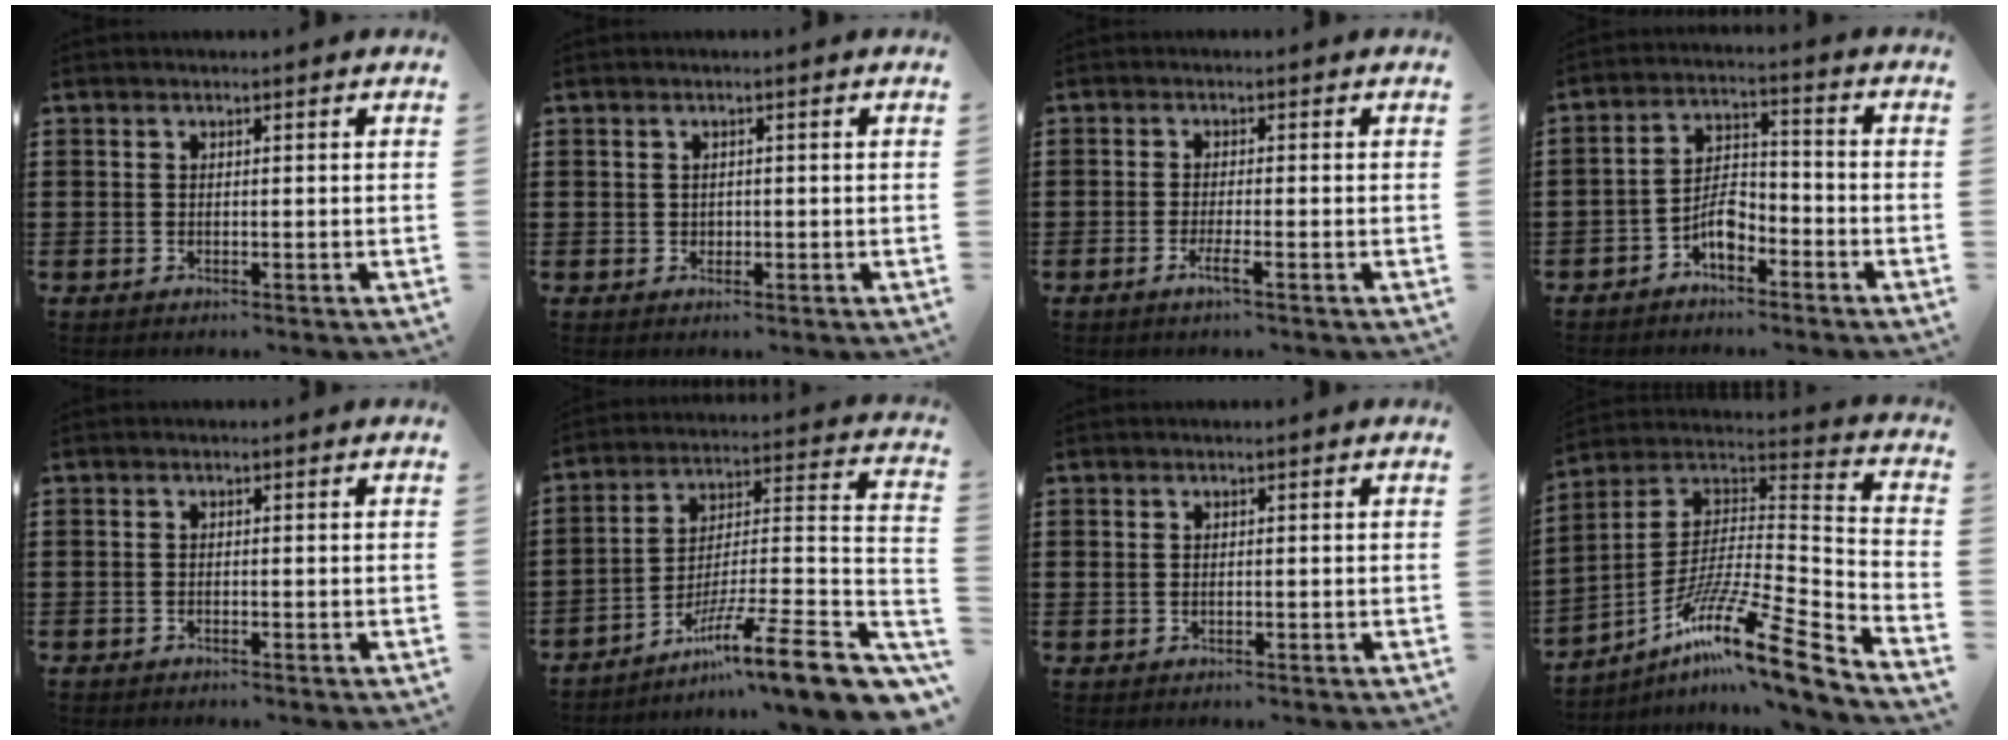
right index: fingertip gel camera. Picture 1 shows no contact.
{"total": 1.0, "force": [0.3, 1.0, 0.3], "torque": [-0.008, 0.005, 0.005]}
{"total": 2.4, "force": [-1.3, 0.2, 1.9], "torque": [-0.040, -0.004, -0.026]}
{"total": 5.7, "force": [-3.4, 2.7, 3.7], "torque": [-0.078, 0.011, -0.068]}
{"total": 0.5, "force": [-0.5, 0.2, 0.1], "torque": [-0.002, 0.000, -0.010]}
{"total": 12.8, "force": [-8.5, 1.2, 9.5], "torque": [-0.134, 0.009, -0.155]}
{"total": 0.5, "force": [0.1, 0.3, 0.4], "torque": [-0.010, 0.001, 0.001]}
{"total": 15.0, "force": [-9.8, 2.3, 11.1], "torque": [-0.190, 0.006, -0.180]}